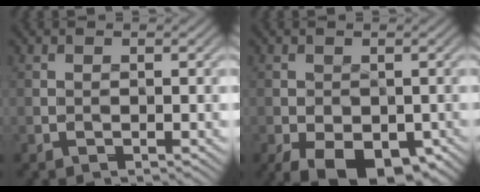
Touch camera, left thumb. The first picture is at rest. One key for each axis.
{"total": 7.9, "fx": -4.3, "fy": 3.8, "fz": 5.3, "tx": -0.091, "ty": -0.022, "tz": -0.059}